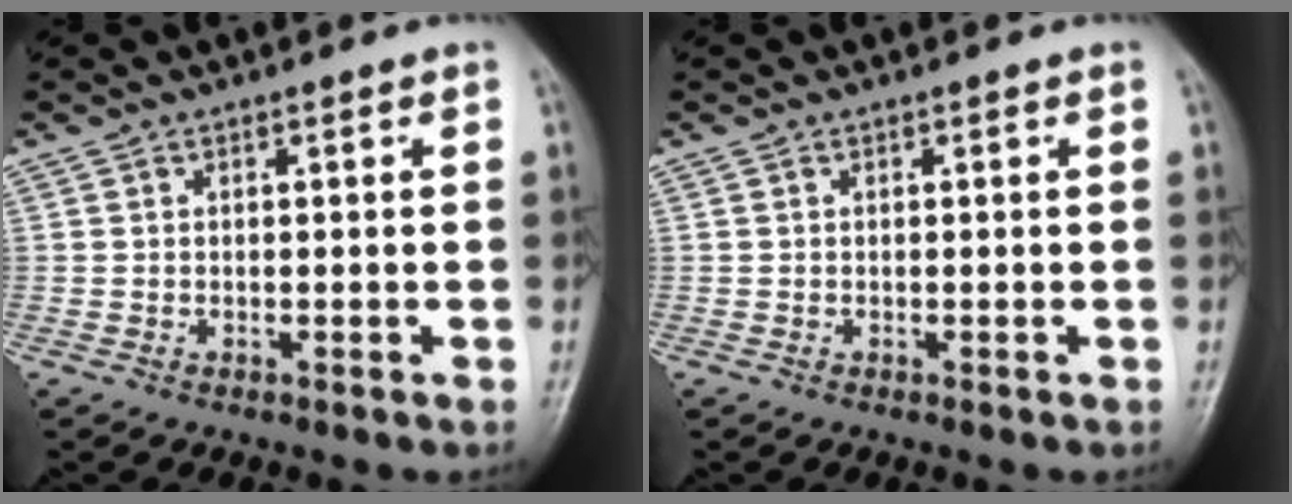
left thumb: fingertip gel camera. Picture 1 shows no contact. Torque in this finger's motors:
{"motor_torque": [0.00, 0.00, 0.00, -0.03, 0.00]}